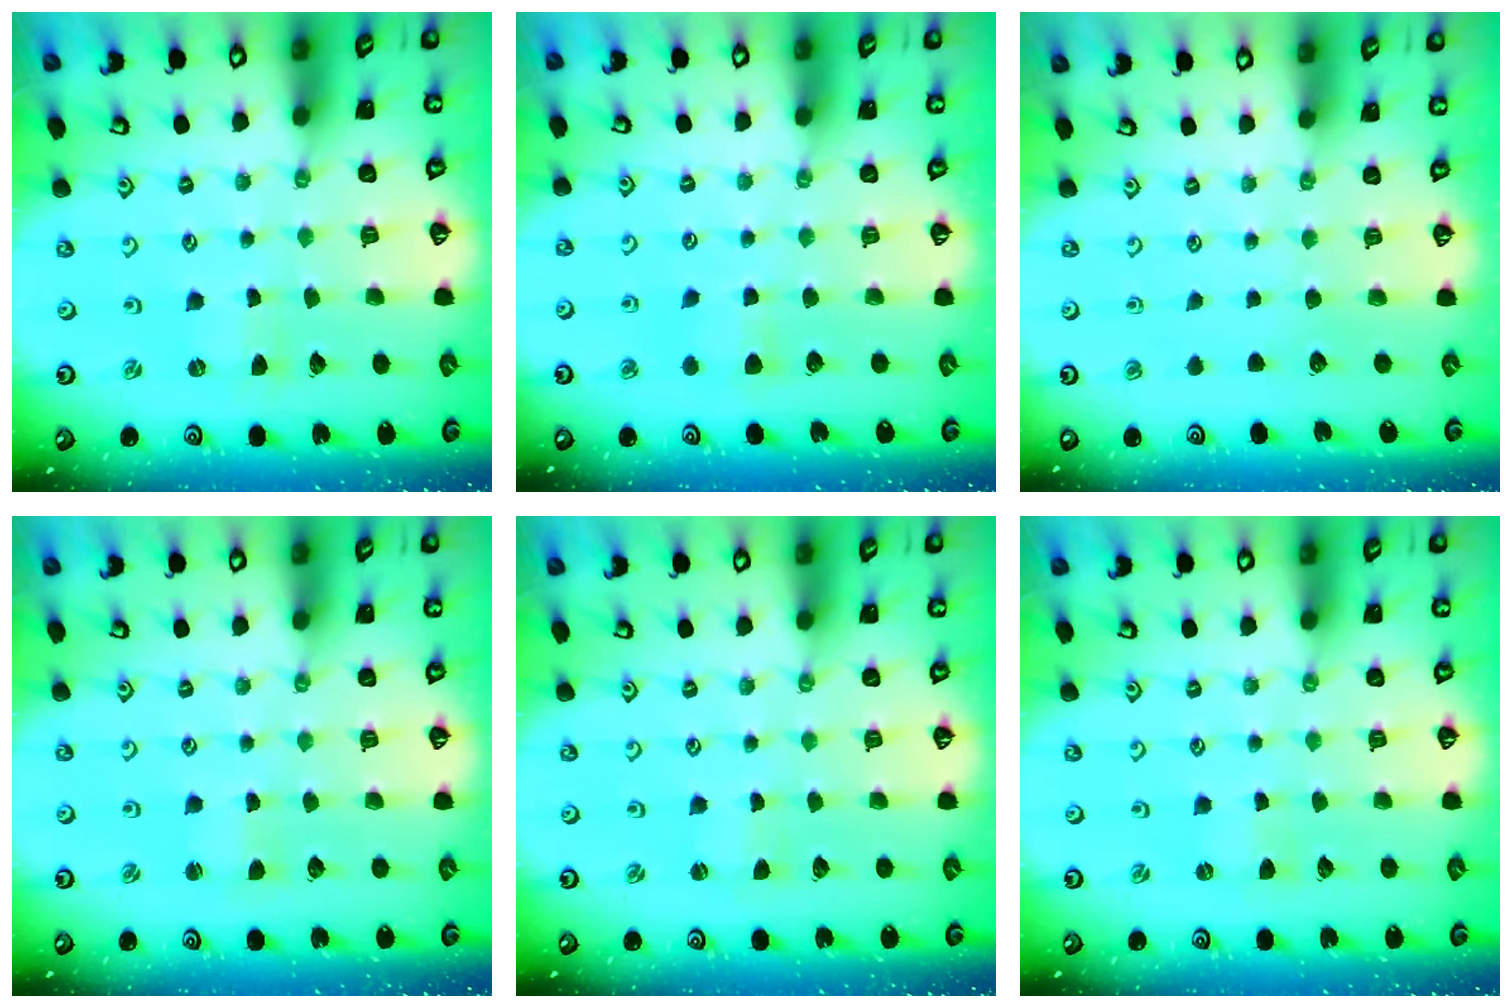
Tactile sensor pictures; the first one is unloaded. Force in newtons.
{"total": 5.8, "press": 5.8, "slide": 0.5}
{"total": 0.0}
{"total": 1.1, "press": 1.0, "slide": 0.3}
{"total": 0.5, "press": 0.4, "slide": 0.3}
{"total": 0.0}